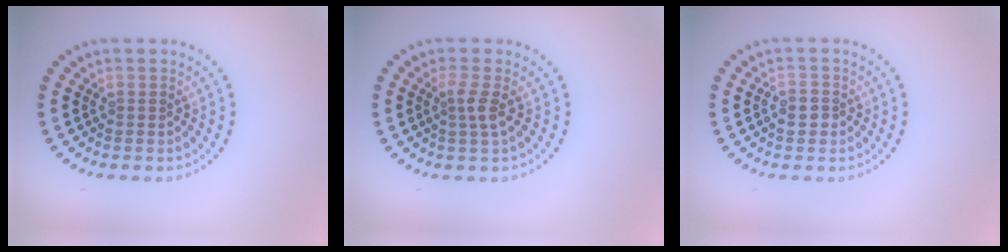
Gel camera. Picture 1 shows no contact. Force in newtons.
{"total": 1.8, "press": 1.4, "slide": 1.2}
{"total": 1.4, "press": 1.4, "slide": 0.2}